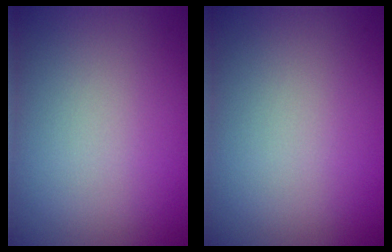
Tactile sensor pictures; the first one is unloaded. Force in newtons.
{"total": 0.0}